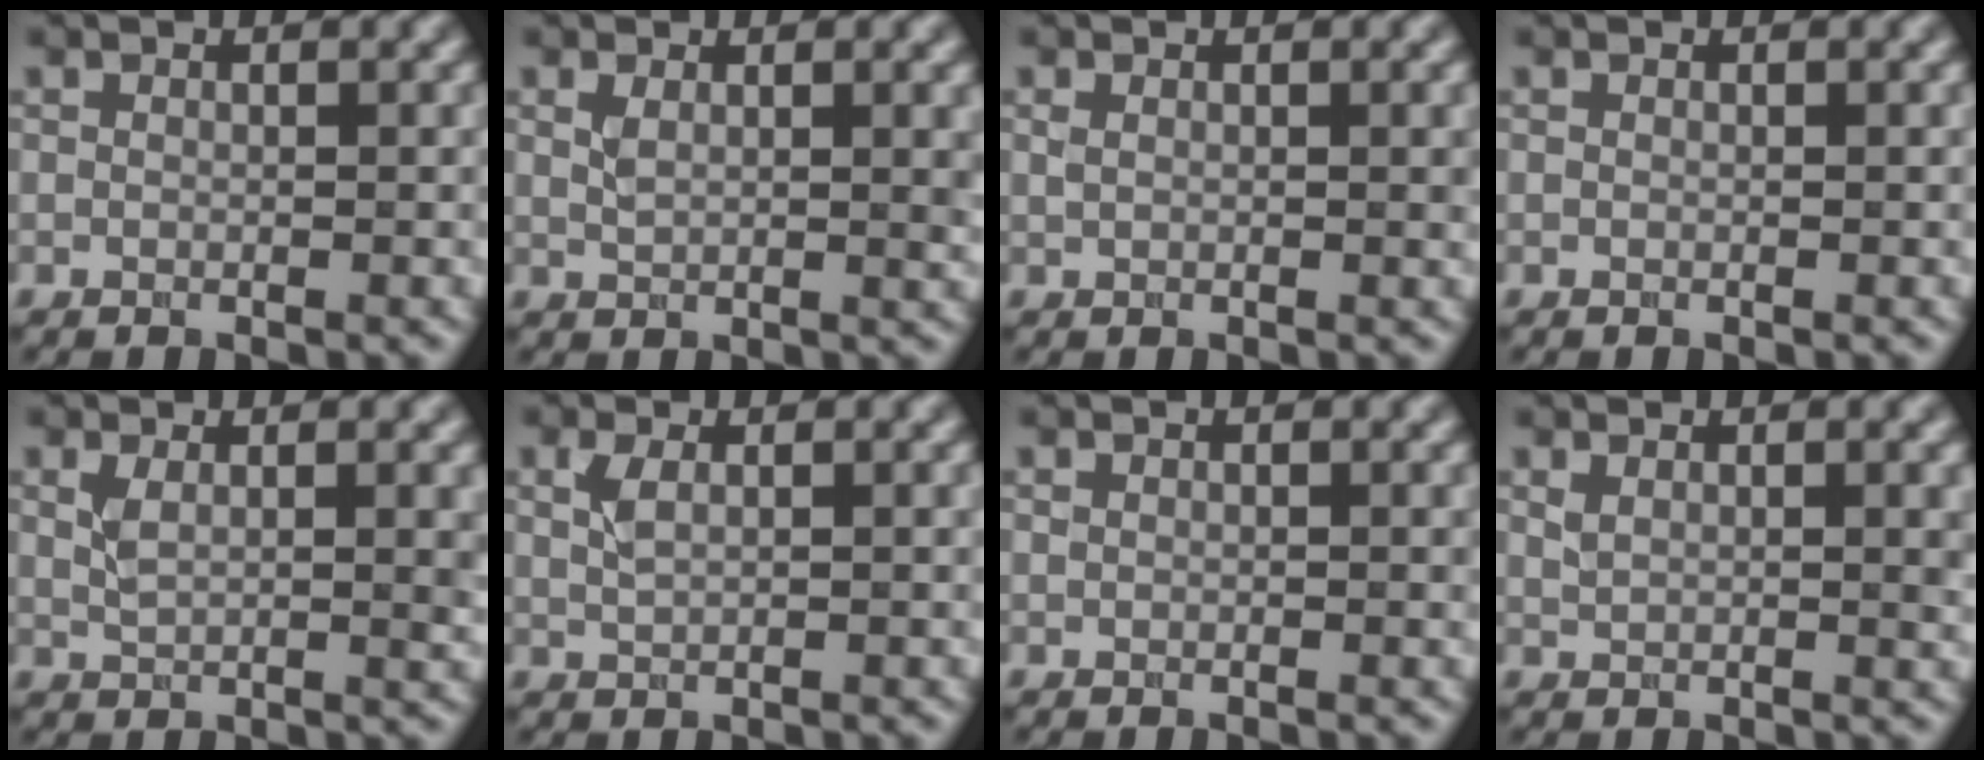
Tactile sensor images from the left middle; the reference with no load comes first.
{"total": 2.4, "force": [0.9, 0.9, 2.1], "torque": [-0.040, -0.002, 0.020]}
{"total": 1.5, "force": [0.5, 0.6, 1.2], "torque": [-0.021, -0.002, 0.011]}
{"total": 0.0}
{"total": 3.1, "force": [1.0, 1.1, 2.7], "torque": [-0.051, -0.004, 0.022]}
{"total": 2.0, "force": [0.8, 0.8, 1.6], "torque": [-0.037, 0.001, 0.018]}
{"total": 0.6, "force": [0.3, 0.4, 0.4], "torque": [-0.007, -0.001, 0.007]}
{"total": 2.4, "force": [1.1, 0.9, 1.9], "torque": [-0.033, -0.001, 0.022]}